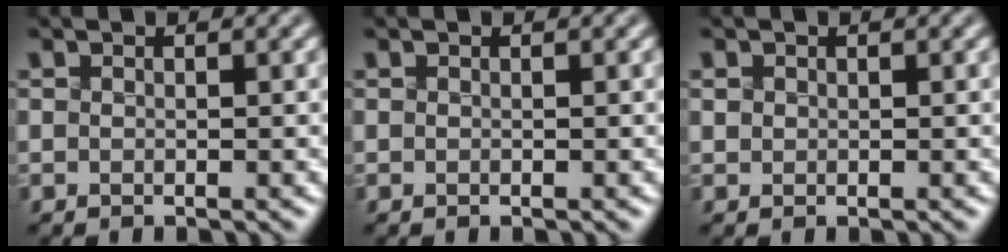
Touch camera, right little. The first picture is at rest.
{"total": 0.0}
{"total": 1.0, "force": [0.4, 0.8, 0.4], "torque": [-0.014, 0.008, 0.016]}